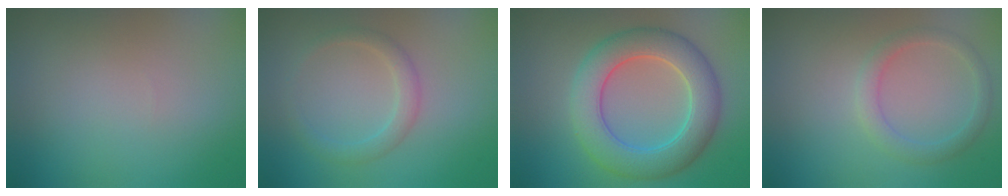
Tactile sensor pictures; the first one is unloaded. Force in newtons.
{"total": 2.0, "press": 2.0, "slide": 0.1}
{"total": 7.1, "press": 7.1, "slide": 0.2}
{"total": 2.1, "press": 2.1, "slide": 0.2}